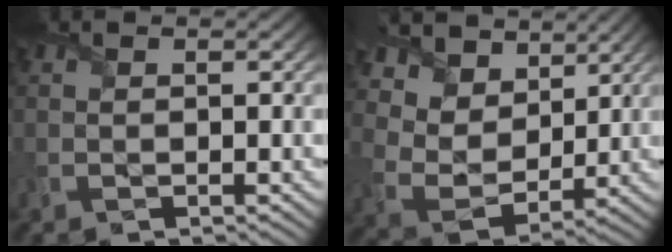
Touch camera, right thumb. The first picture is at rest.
{"total": 10.9, "force": [6.7, 7.2, 4.7], "torque": [-0.146, 0.017, 0.114]}